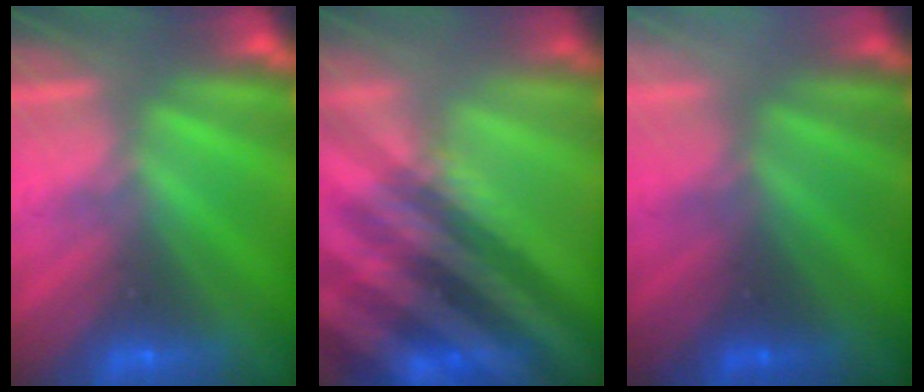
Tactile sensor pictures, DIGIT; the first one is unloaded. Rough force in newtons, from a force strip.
{"total": 3.9}
{"total": 2.7}